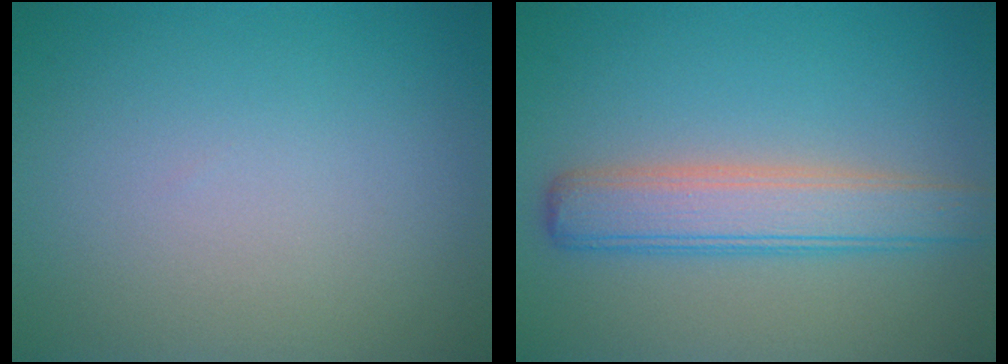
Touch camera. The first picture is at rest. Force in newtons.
{"total": 4.7, "press": 4.7, "slide": 0.3}